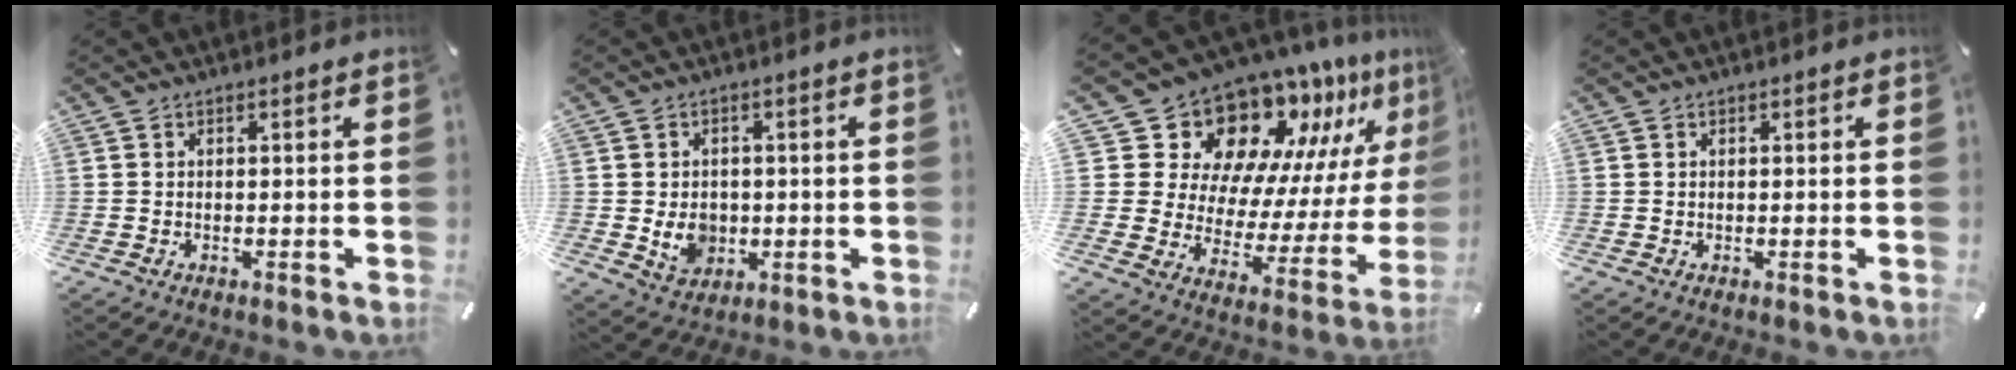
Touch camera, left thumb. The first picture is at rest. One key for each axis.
{"total": 6.7, "fx": -0.5, "fy": 5.8, "fz": 3.2, "tx": -0.049, "ty": 0.001, "tz": -0.008}
{"total": 18.0, "fx": 14.6, "fy": 9.3, "fz": 5.0, "tx": -0.082, "ty": -0.139, "tz": 0.259}
{"total": 0.0}